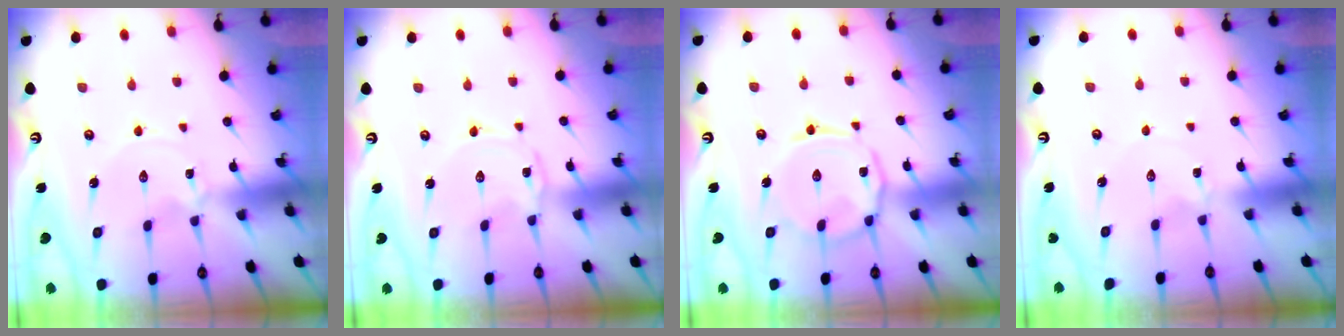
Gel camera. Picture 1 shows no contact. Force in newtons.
{"total": 0.8, "press": 0.8, "slide": 0.2}
{"total": 8.8, "press": 8.8, "slide": 0.7}
{"total": 1.0, "press": 1.0, "slide": 0.1}